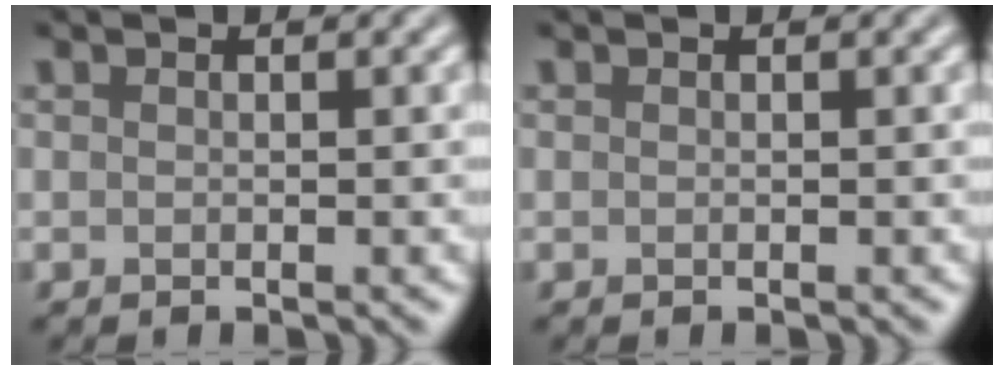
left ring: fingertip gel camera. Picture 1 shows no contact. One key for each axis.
{"total": 0.0}